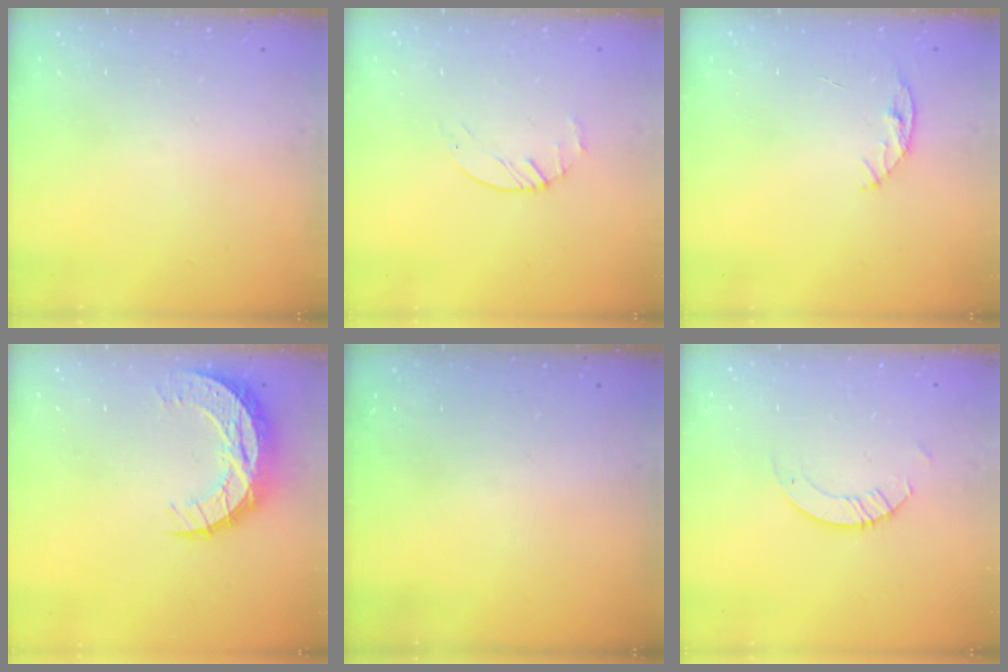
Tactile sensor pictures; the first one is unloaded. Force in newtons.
{"total": 2.2, "press": 2.2, "slide": 0.3}
{"total": 4.8, "press": 4.8, "slide": 0.5}
{"total": 10.9, "press": 10.9, "slide": 0.7}
{"total": 0.0}
{"total": 2.6, "press": 2.6, "slide": 0.2}